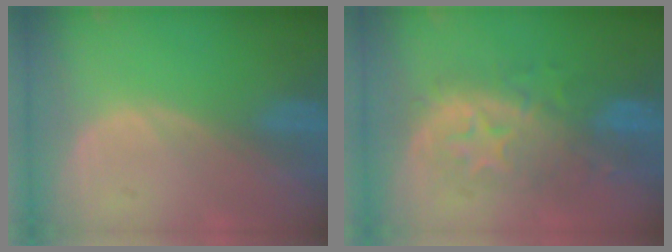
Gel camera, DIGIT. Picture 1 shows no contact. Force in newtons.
{"total": 8.3, "press": 8.3, "slide": 0.8}